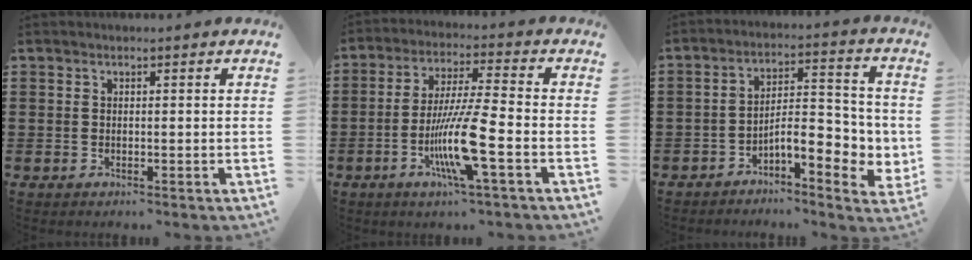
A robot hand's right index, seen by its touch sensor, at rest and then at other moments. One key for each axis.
{"total": 10.9, "fx": -3.9, "fy": 0.8, "fz": 10.1, "tx": -0.206, "ty": -0.015, "tz": -0.078}
{"total": 7.3, "fx": -2.4, "fy": 3.1, "fz": 6.2, "tx": -0.085, "ty": -0.015, "tz": -0.046}